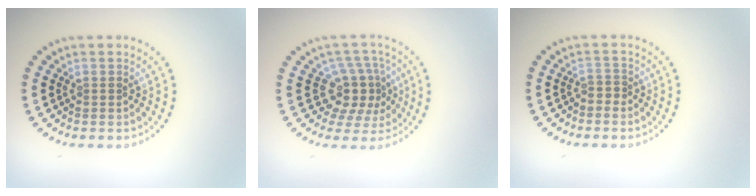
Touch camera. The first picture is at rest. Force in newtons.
{"total": 3.8, "press": 3.1, "slide": 2.2}
{"total": 0.9, "press": 0.5, "slide": 0.8}